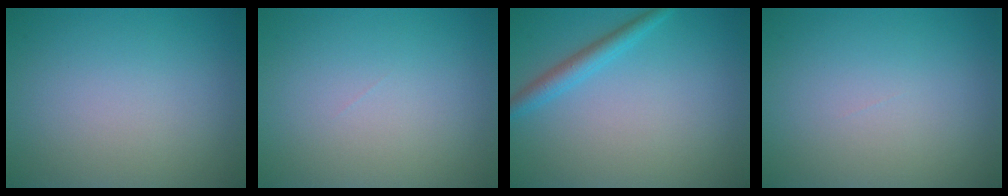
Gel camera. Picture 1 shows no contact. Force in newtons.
{"total": 0.0}
{"total": 2.2, "press": 2.2, "slide": 0.1}
{"total": 0.0}